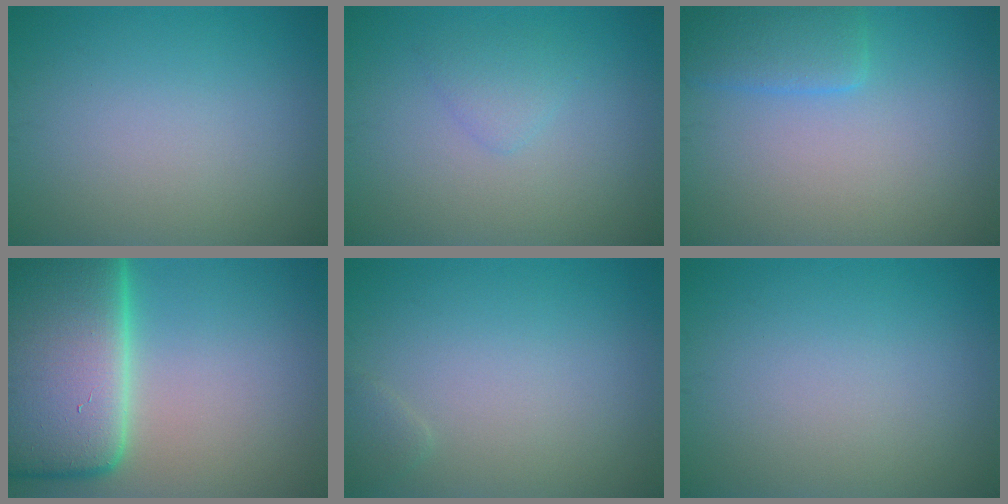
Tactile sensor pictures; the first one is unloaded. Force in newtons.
{"total": 1.4, "press": 1.4, "slide": 0.1}
{"total": 3.0, "press": 3.0, "slide": 0.2}
{"total": 19.1, "press": 19.1, "slide": 1.9}
{"total": 0.8, "press": 0.8, "slide": 0.0}
{"total": 0.0}